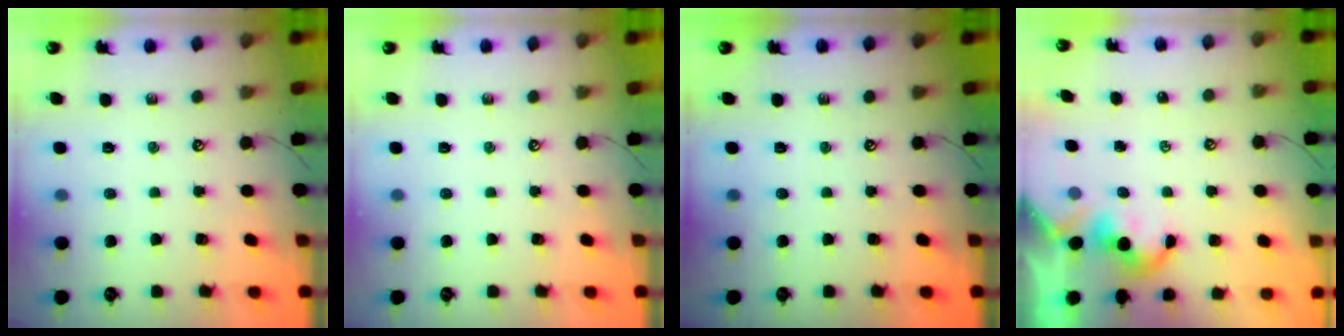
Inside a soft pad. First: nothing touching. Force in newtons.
{"total": 0.0}
{"total": 0.0}
{"total": 2.0, "press": 2.0, "slide": 0.3}